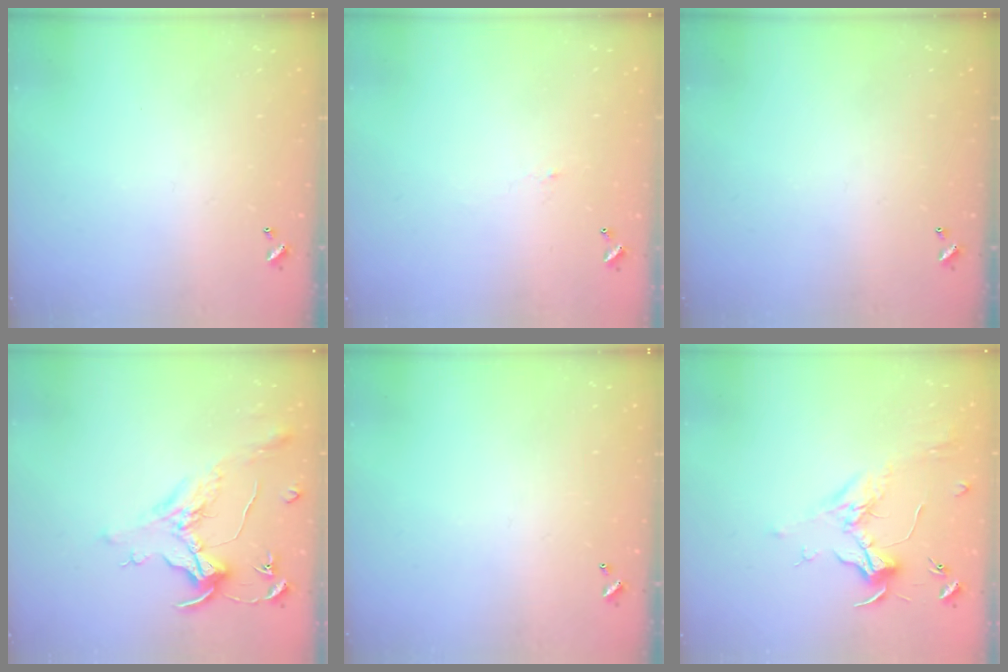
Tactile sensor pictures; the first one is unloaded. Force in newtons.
{"total": 0.8, "press": 0.7, "slide": 0.5}
{"total": 0.0}
{"total": 1.6, "press": 1.4, "slide": 0.7}
{"total": 0.0}
{"total": 1.8, "press": 1.7, "slide": 0.6}